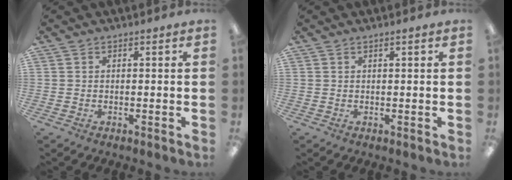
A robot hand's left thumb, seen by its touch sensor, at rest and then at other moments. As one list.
[{"total": 0.6, "force": [0.5, 0.1, 0.4], "torque": [-0.008, 0.001, 0.008]}]